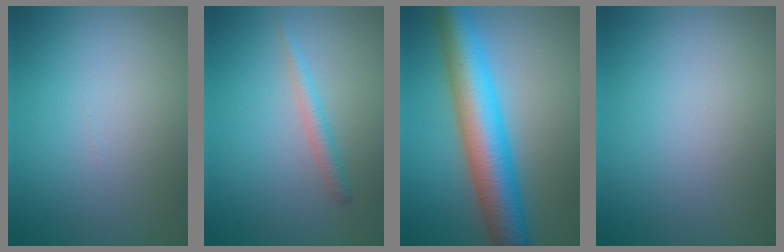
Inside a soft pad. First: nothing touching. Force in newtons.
{"total": 1.5, "press": 1.5, "slide": 0.0}
{"total": 8.7, "press": 8.7, "slide": 0.1}
{"total": 0.0}